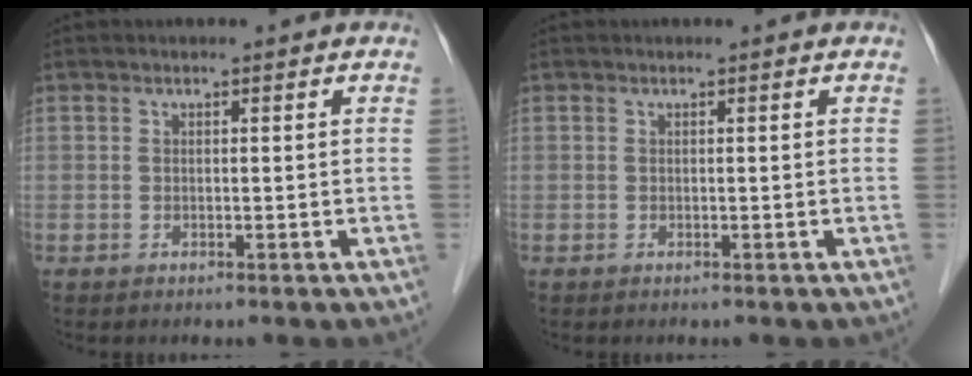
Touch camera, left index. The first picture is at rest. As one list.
[{"total": 0.0}]